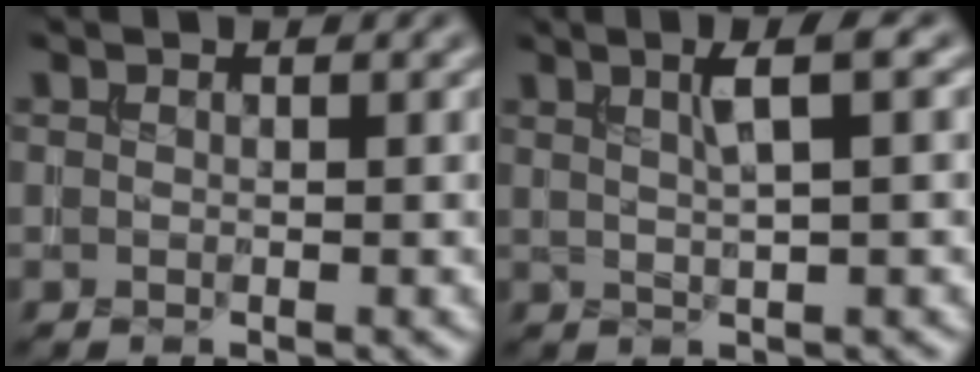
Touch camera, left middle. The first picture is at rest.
{"total": 3.0, "force": [1.2, 0.5, 2.7], "torque": [-0.040, 0.006, 0.021]}